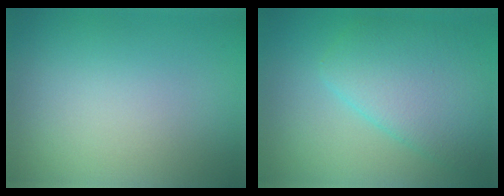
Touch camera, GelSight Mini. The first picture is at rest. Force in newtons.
{"total": 6.1, "press": 6.1, "slide": 0.1}